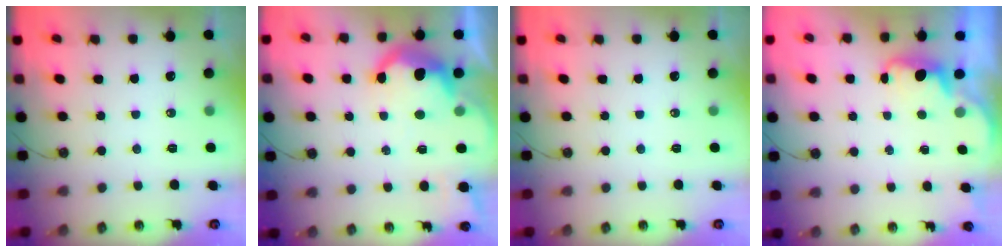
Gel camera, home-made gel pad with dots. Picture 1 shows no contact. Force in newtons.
{"total": 13.6, "press": 13.6, "slide": 0.9}
{"total": 0.0}
{"total": 2.1, "press": 2.0, "slide": 0.7}